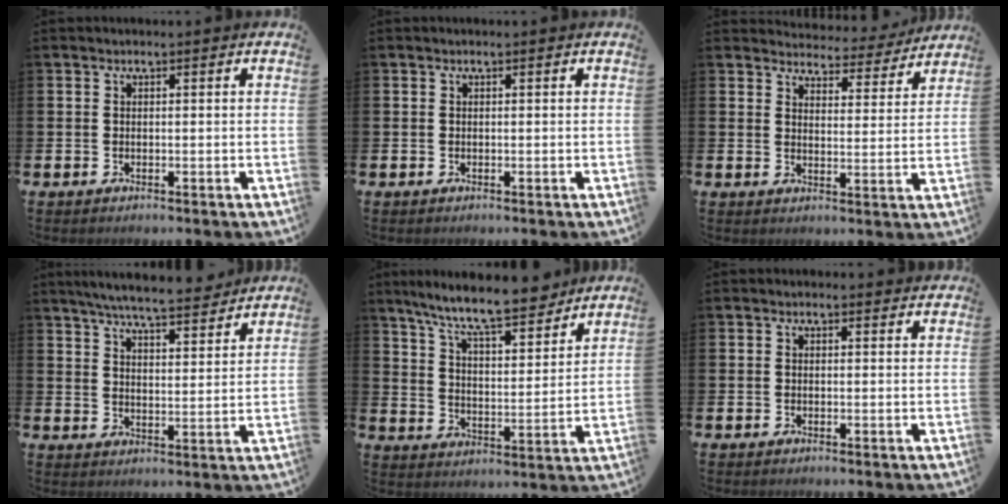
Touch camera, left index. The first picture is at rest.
{"total": 0.0}
{"total": 4.4, "force": [4.3, 1.0, 0.1], "torque": [-0.009, -0.038, 0.071]}
{"total": 6.8, "force": [6.4, 0.5, 2.0], "torque": [-0.047, -0.041, 0.111]}
{"total": 10.4, "force": [9.3, 1.4, 4.4], "torque": [-0.113, -0.051, 0.164]}
{"total": 0.0}